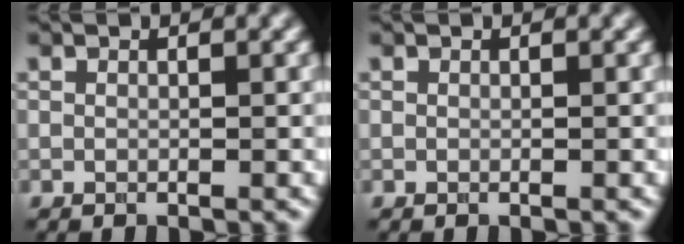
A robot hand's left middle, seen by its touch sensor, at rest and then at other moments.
{"total": 0.0}